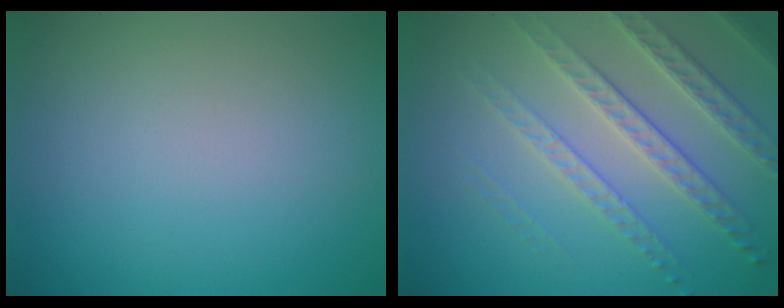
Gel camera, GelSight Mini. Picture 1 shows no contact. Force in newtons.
{"total": 4.6, "press": 3.9, "slide": 2.5}